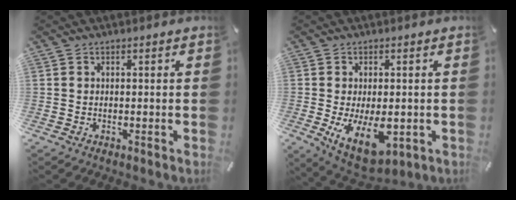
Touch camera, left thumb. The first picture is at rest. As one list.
[{"total": 11.6, "force": [-2.3, 6.6, 9.2], "torque": [-0.151, -0.013, -0.032]}]